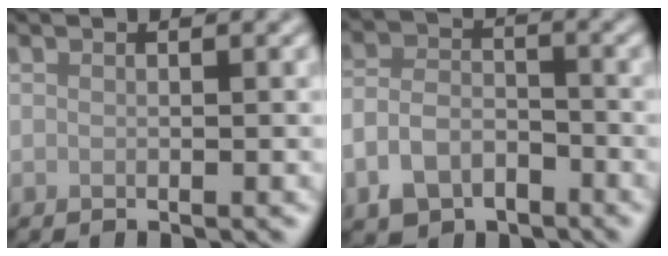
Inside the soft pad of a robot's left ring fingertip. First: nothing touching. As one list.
[{"total": 4.7, "force": [-2.6, 3.1, 2.4], "torque": [-0.048, -0.004, -0.056]}]